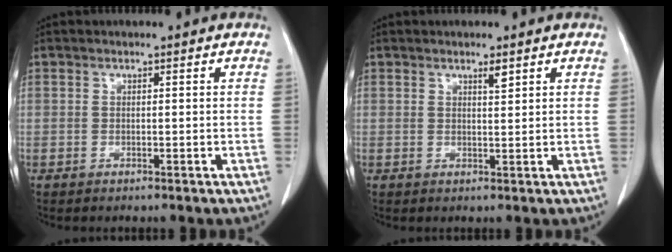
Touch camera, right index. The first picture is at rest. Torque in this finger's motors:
{"motor_torque": [0.06, 0.01, 0.01, 0.00]}